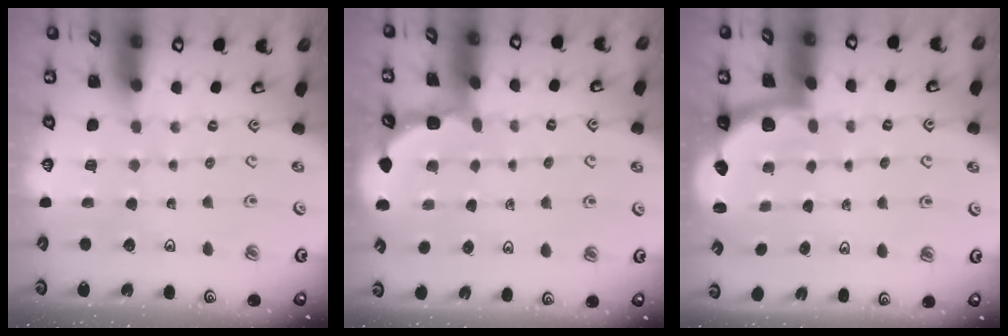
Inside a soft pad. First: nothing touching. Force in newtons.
{"total": 1.9, "press": 1.9, "slide": 0.1}
{"total": 2.2, "press": 2.0, "slide": 0.8}